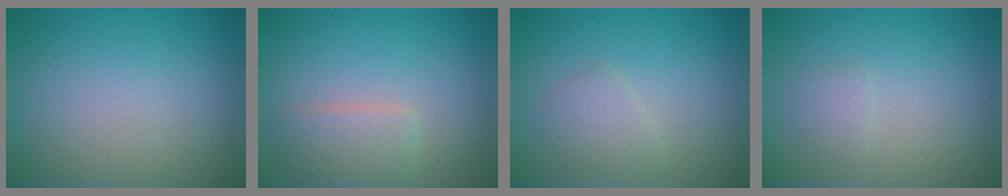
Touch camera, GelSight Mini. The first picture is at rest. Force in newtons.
{"total": 2.6, "press": 2.6, "slide": 0.1}
{"total": 1.7, "press": 1.7, "slide": 0.2}
{"total": 1.0, "press": 1.0, "slide": 0.1}